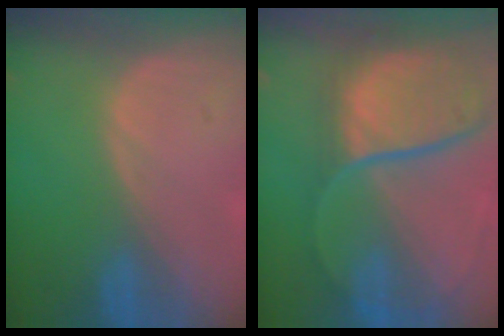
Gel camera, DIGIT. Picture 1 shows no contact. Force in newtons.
{"total": 11.9, "press": 9.9, "slide": 6.7}